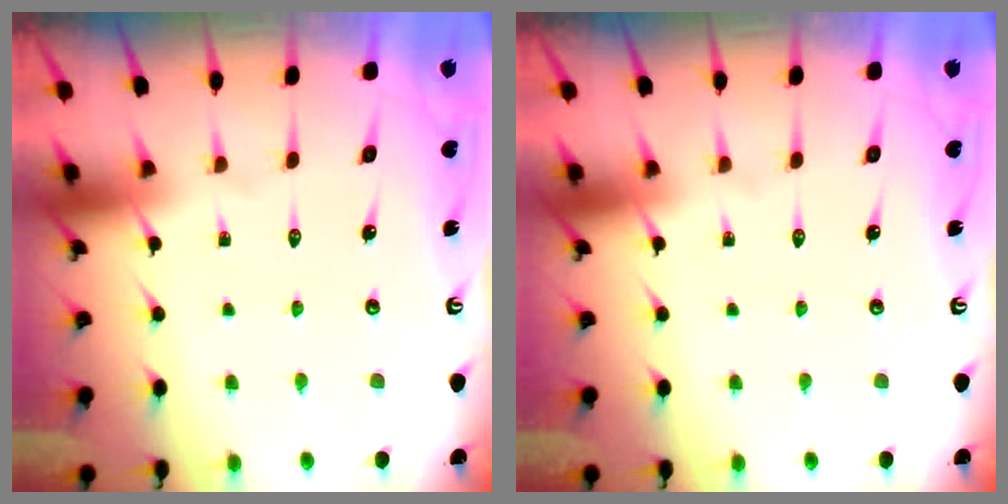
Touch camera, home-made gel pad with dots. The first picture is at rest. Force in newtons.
{"total": 0.0}